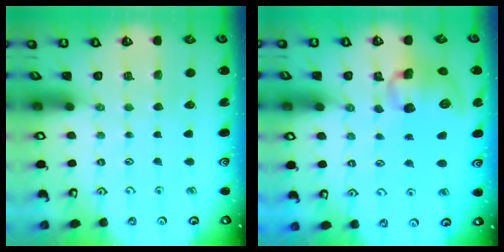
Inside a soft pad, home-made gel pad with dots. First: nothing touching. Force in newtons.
{"total": 10.8, "press": 10.7, "slide": 1.1}